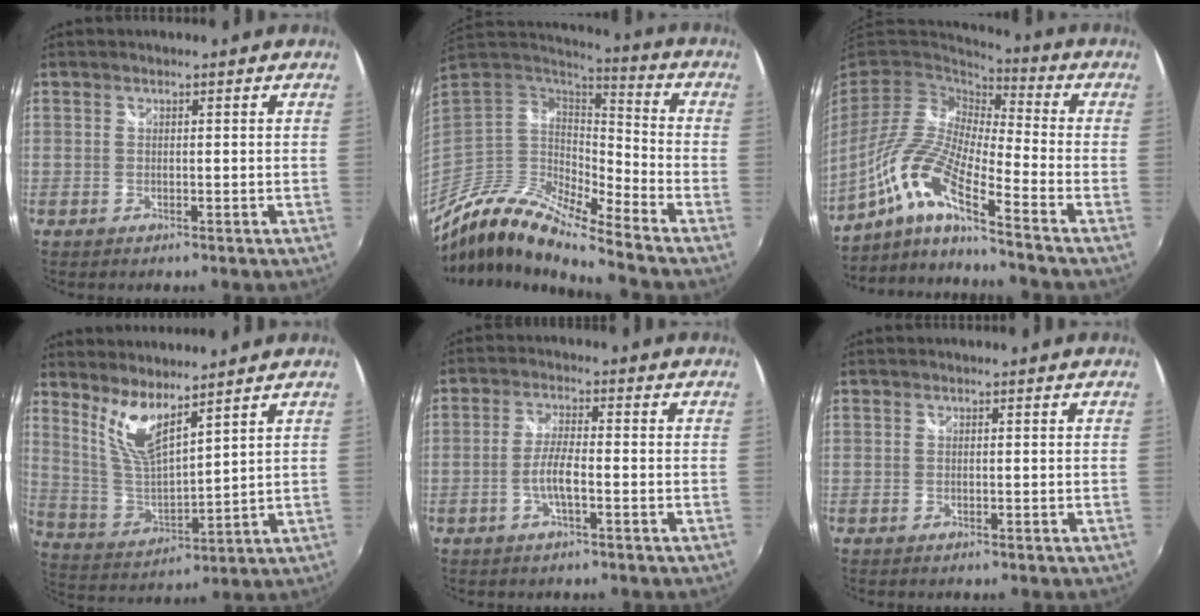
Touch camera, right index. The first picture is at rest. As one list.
[{"total": 13.9, "force": [-11.2, 2.4, 7.9], "torque": [-0.139, -0.015, -0.227]}, {"total": 14.9, "force": [-8.8, 2.2, 11.9], "torque": [-0.226, -0.012, -0.184]}, {"total": 9.1, "force": [6.7, 1.9, 5.8], "torque": [-0.117, -0.013, 0.140]}, {"total": 4.1, "force": [-1.6, 0.4, 3.7], "torque": [-0.082, 0.006, -0.030]}, {"total": 0.0}]